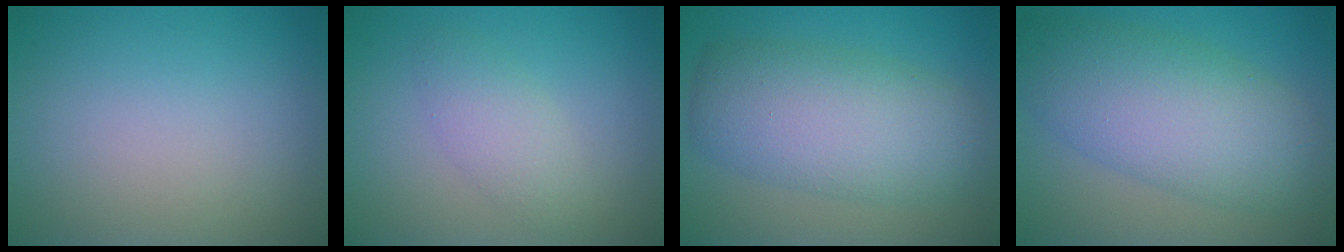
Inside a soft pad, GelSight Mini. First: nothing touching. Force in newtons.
{"total": 2.5, "press": 2.5, "slide": 0.2}
{"total": 8.0, "press": 8.0, "slide": 0.3}
{"total": 8.4, "press": 8.4, "slide": 0.4}